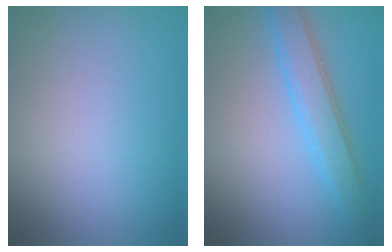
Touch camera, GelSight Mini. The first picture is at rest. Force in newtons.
{"total": 3.4, "press": 3.4, "slide": 0.1}